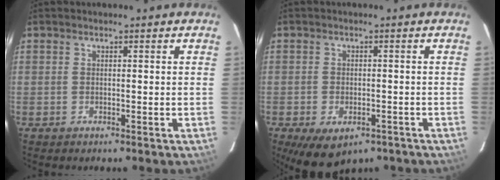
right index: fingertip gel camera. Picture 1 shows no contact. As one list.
[{"total": 9.1, "force": [-5.3, 5.1, 5.3], "torque": [-0.107, -0.027, -0.073]}]